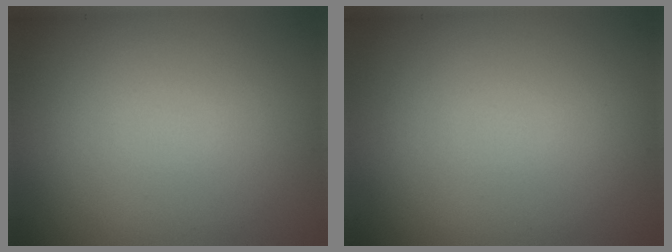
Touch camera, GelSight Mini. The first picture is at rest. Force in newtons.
{"total": 0.0}